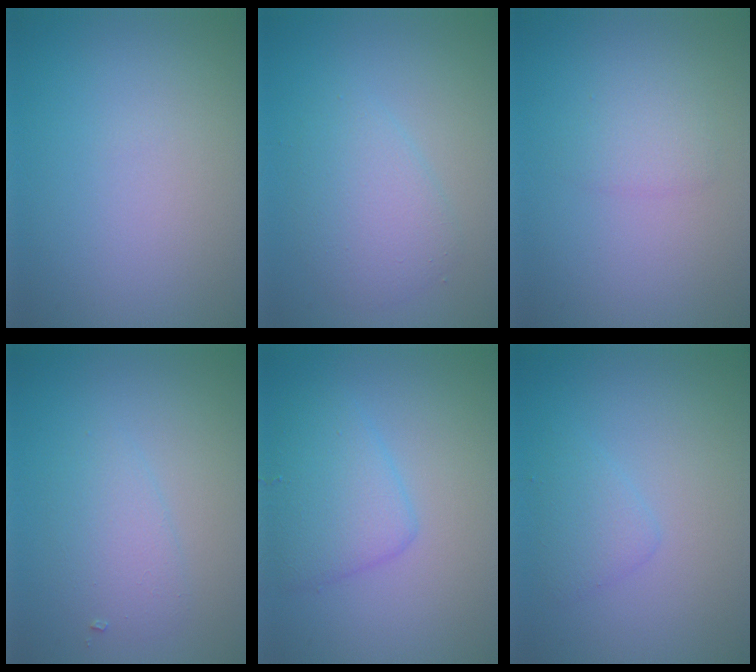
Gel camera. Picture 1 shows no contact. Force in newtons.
{"total": 3.2, "press": 3.2, "slide": 0.2}
{"total": 1.4, "press": 1.4, "slide": 0.0}
{"total": 2.2, "press": 2.2, "slide": 0.1}
{"total": 3.7, "press": 3.7, "slide": 0.1}
{"total": 1.6, "press": 1.6, "slide": 0.1}